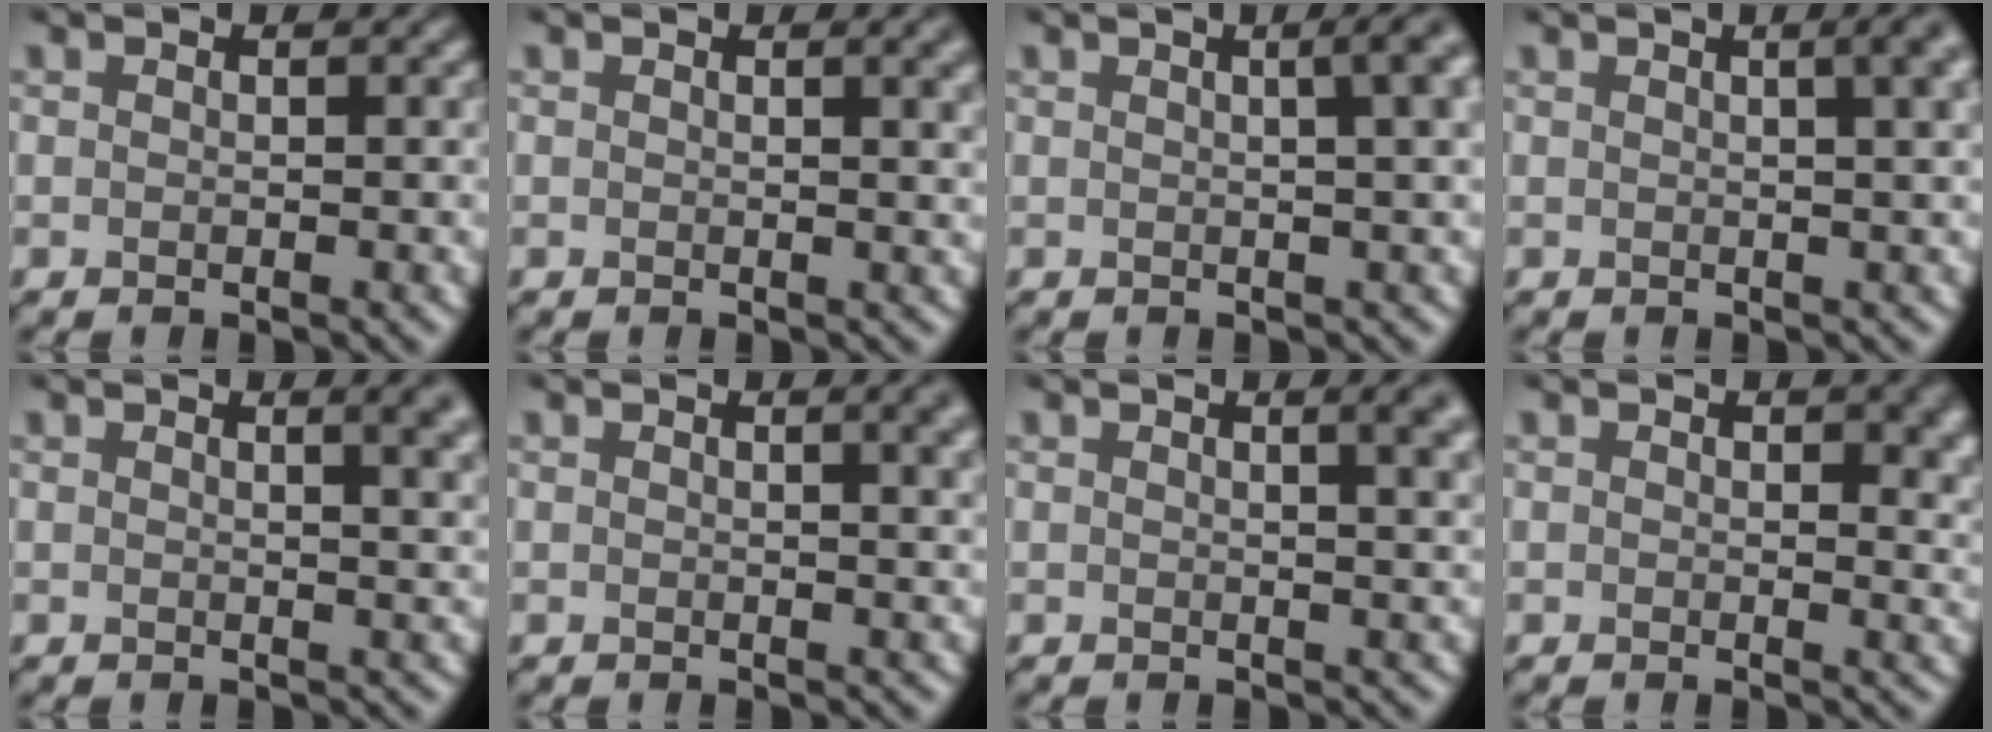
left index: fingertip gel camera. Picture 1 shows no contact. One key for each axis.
{"total": 2.5, "fx": 1.0, "fy": 0.8, "fz": 2.1, "tx": -0.013, "ty": 0.006, "tz": 0.011}
{"total": 7.5, "fx": 2.3, "fy": 3.5, "fz": 6.2, "tx": -0.013, "ty": 0.052, "tz": -0.008}
{"total": 6.8, "fx": 2.5, "fy": 3.3, "fz": 5.4, "tx": -0.013, "ty": 0.047, "tz": -0.008}
{"total": 4.2, "fx": 1.8, "fy": 1.7, "fz": 3.4, "tx": -0.016, "ty": 0.012, "tz": 0.014}
{"total": 3.7, "fx": 1.5, "fy": 1.5, "fz": 3.1, "tx": -0.019, "ty": 0.008, "tz": 0.015}
{"total": 4.3, "fx": 1.6, "fy": 1.7, "fz": 3.6, "tx": -0.020, "ty": 0.016, "tz": 0.009}
{"total": 3.3, "fx": 0.9, "fy": 1.6, "fz": 2.7, "tx": -0.023, "ty": -0.003, "tz": 0.012}